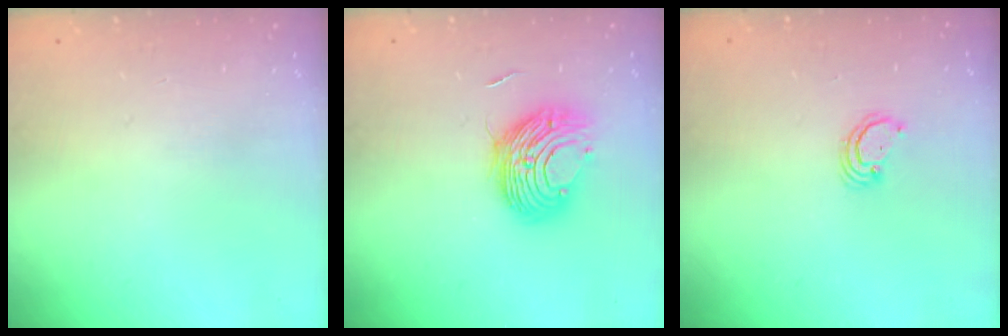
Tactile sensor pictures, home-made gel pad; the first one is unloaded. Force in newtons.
{"total": 9.9, "press": 9.9, "slide": 0.7}
{"total": 2.4, "press": 2.4, "slide": 0.2}